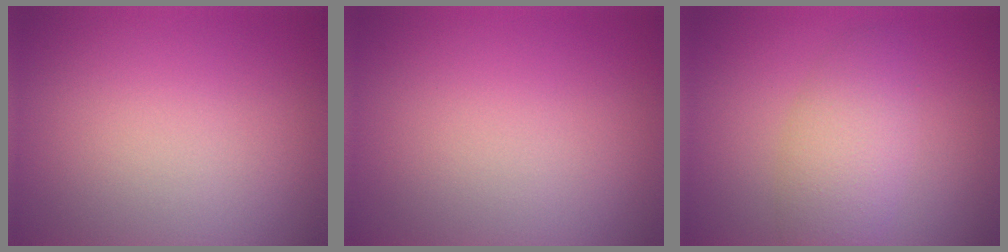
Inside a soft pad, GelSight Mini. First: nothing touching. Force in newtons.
{"total": 0.0}
{"total": 3.8, "press": 3.8, "slide": 0.1}